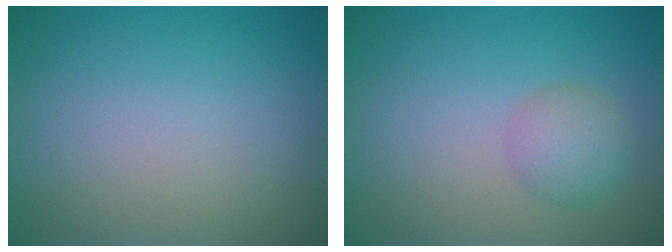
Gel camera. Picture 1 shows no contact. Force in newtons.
{"total": 2.5, "press": 2.5, "slide": 0.1}